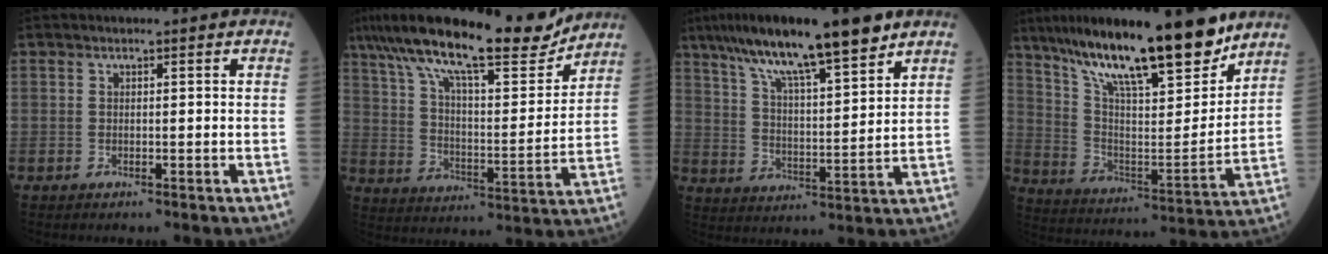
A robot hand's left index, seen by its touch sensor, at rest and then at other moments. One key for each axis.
{"total": 21.1, "fx": 16.8, "fy": 3.6, "fz": 12.2, "tx": -0.215, "ty": 0.016, "tz": 0.269}
{"total": 16.5, "fx": 11.8, "fy": 1.7, "fz": 11.4, "tx": -0.194, "ty": 0.023, "tz": 0.198}
{"total": 22.0, "fx": 16.9, "fy": 3.5, "fz": 13.7, "tx": -0.234, "ty": -0.001, "tz": 0.286}